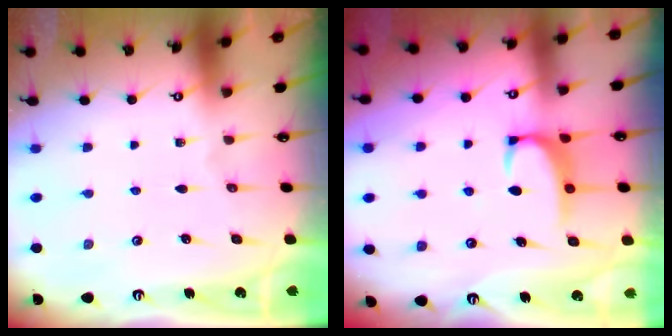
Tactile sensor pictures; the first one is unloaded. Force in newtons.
{"total": 2.3, "press": 2.2, "slide": 0.6}